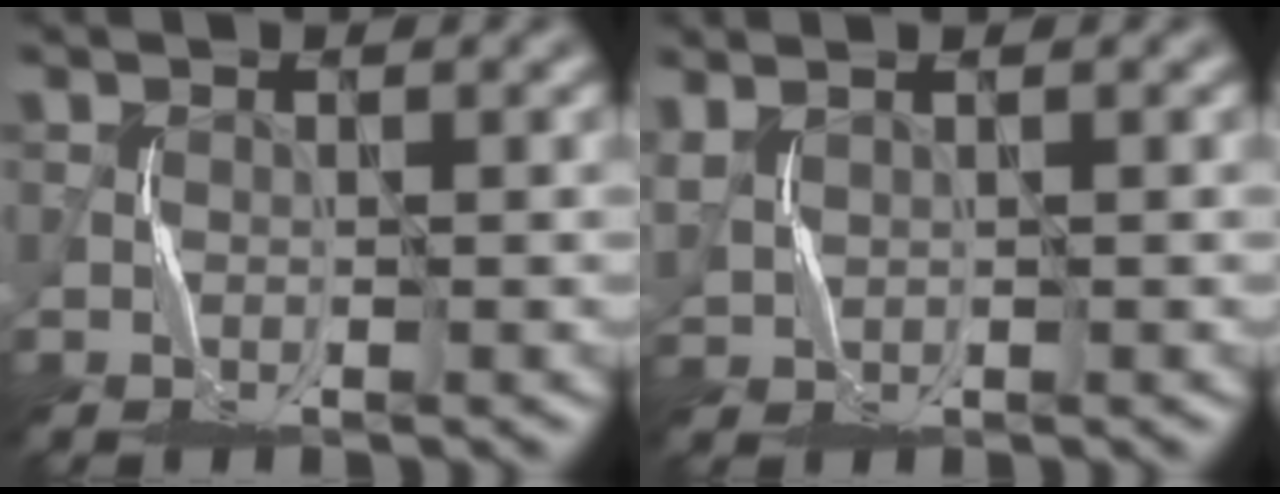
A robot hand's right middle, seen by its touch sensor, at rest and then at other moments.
{"total": 1.9, "force": [1.4, 0.7, 1.0], "torque": [-0.033, 0.007, 0.036]}